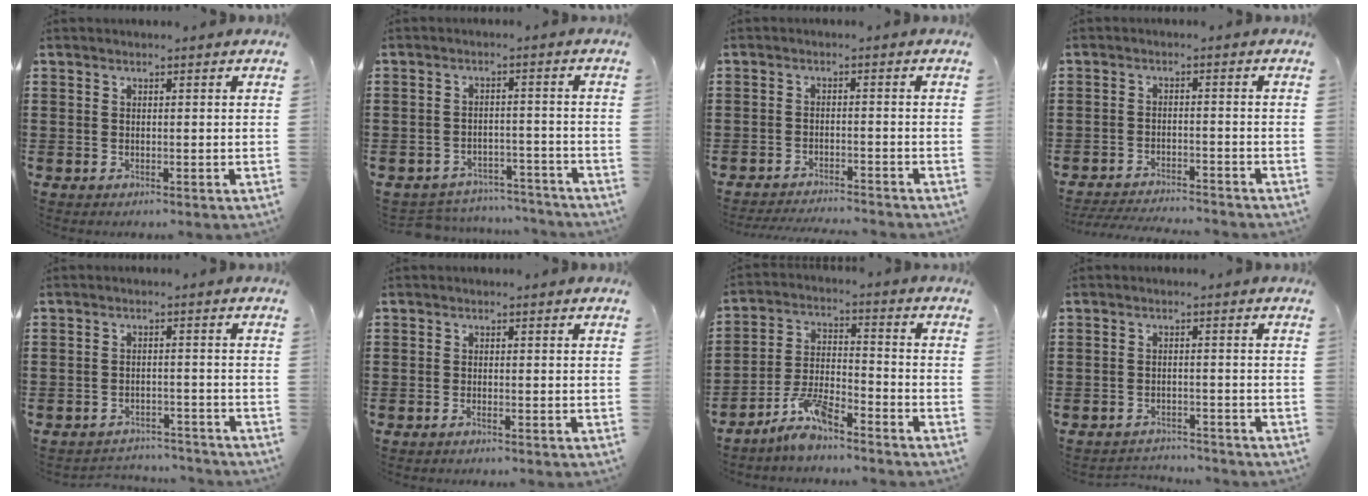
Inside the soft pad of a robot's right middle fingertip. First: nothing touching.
{"total": 4.2, "force": [-4.2, 0.6, 0.0], "torque": [-0.005, 0.004, -0.087]}
{"total": 2.7, "force": [-2.7, -0.1, 0.2], "torque": [-0.007, -0.002, -0.057]}
{"total": 3.6, "force": [-3.6, 0.0, 0.5], "torque": [-0.018, -0.004, -0.077]}
{"total": 2.9, "force": [-2.9, 0.2, -0.1], "torque": [-0.006, -0.003, -0.062]}
{"total": 0.7, "force": [-0.4, -0.1, 0.6], "torque": [-0.012, -0.005, -0.006]}
{"total": 7.3, "force": [-6.0, 1.4, 3.9], "torque": [-0.089, -0.002, -0.116]}
{"total": 2.2, "force": [-2.2, 0.2, -0.1], "torque": [-0.007, -0.003, -0.047]}